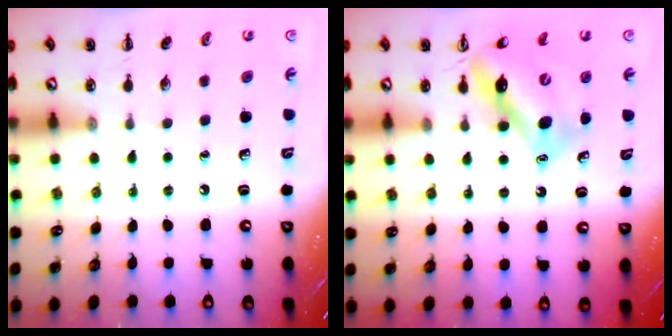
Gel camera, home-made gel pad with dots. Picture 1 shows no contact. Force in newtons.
{"total": 11.0, "press": 10.5, "slide": 3.4}